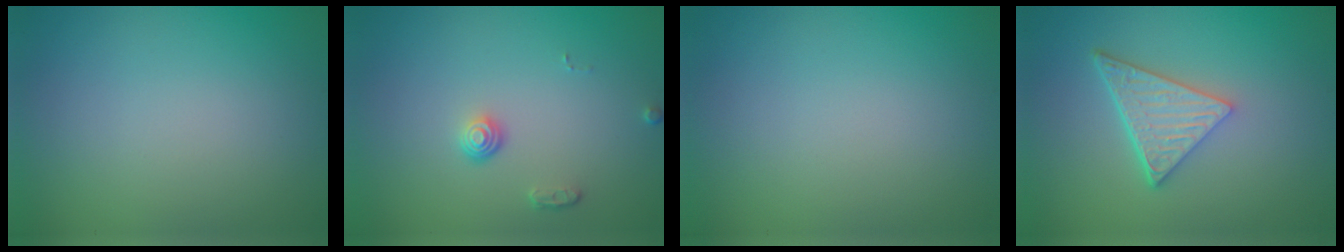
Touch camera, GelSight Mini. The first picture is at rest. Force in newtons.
{"total": 1.3, "press": 1.0, "slide": 0.9}
{"total": 0.0}
{"total": 5.0, "press": 3.6, "slide": 3.5}